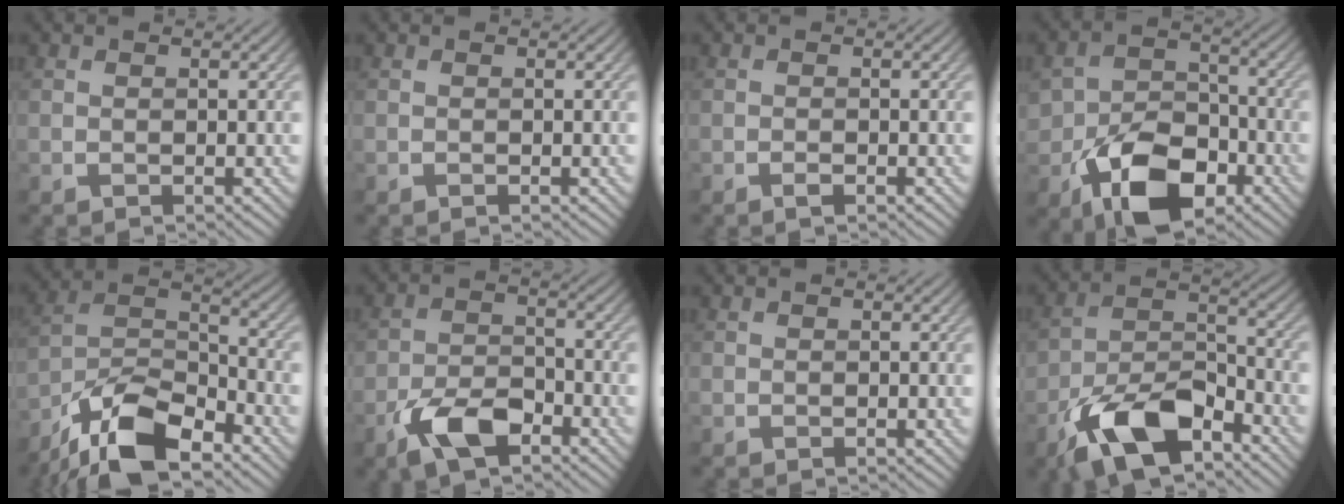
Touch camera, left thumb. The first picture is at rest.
{"total": 0.6, "force": [-0.4, 0.1, 0.5], "torque": [-0.010, -0.002, -0.007]}
{"total": 1.2, "force": [-0.8, 0.2, 0.9], "torque": [-0.017, 0.000, -0.015]}
{"total": 11.0, "force": [-5.5, 6.8, 6.8], "torque": [-0.139, -0.016, -0.094]}
{"total": 13.7, "force": [-9.8, 5.0, 8.1], "torque": [-0.165, -0.008, -0.194]}
{"total": 7.2, "force": [-4.4, 3.4, 4.6], "torque": [-0.088, 0.001, -0.092]}
{"total": 0.0}
{"total": 12.7, "force": [-7.9, 5.7, 8.1], "torque": [-0.157, -0.005, -0.158]}